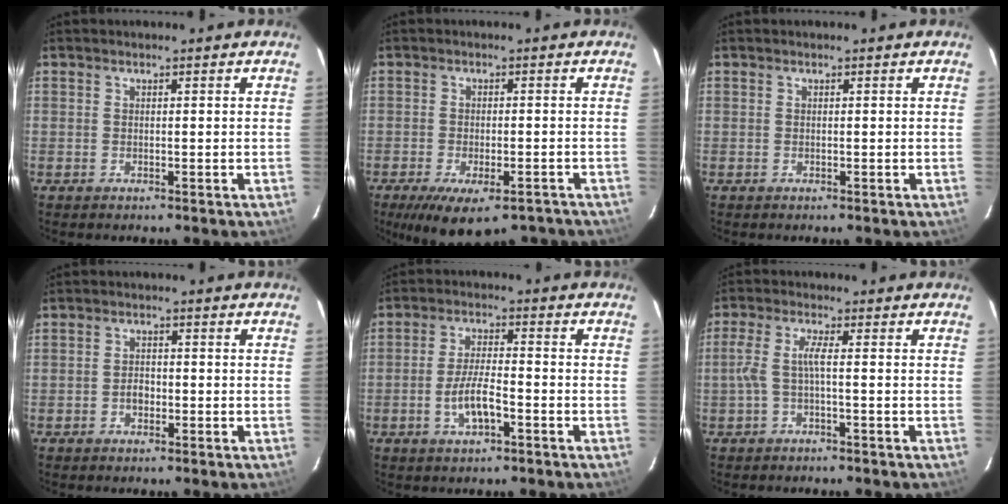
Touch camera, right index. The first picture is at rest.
{"total": 12.6, "force": [-9.1, 4.9, 7.1], "torque": [-0.135, -0.027, -0.127]}
{"total": 0.0}
{"total": 1.9, "force": [-0.8, 1.4, 1.1], "torque": [-0.021, 0.004, -0.015]}
{"total": 6.3, "force": [-2.7, 1.7, 5.4], "torque": [-0.109, -0.001, -0.048]}
{"total": 3.6, "force": [-1.1, 0.0, 3.4], "torque": [-0.079, 0.004, -0.021]}